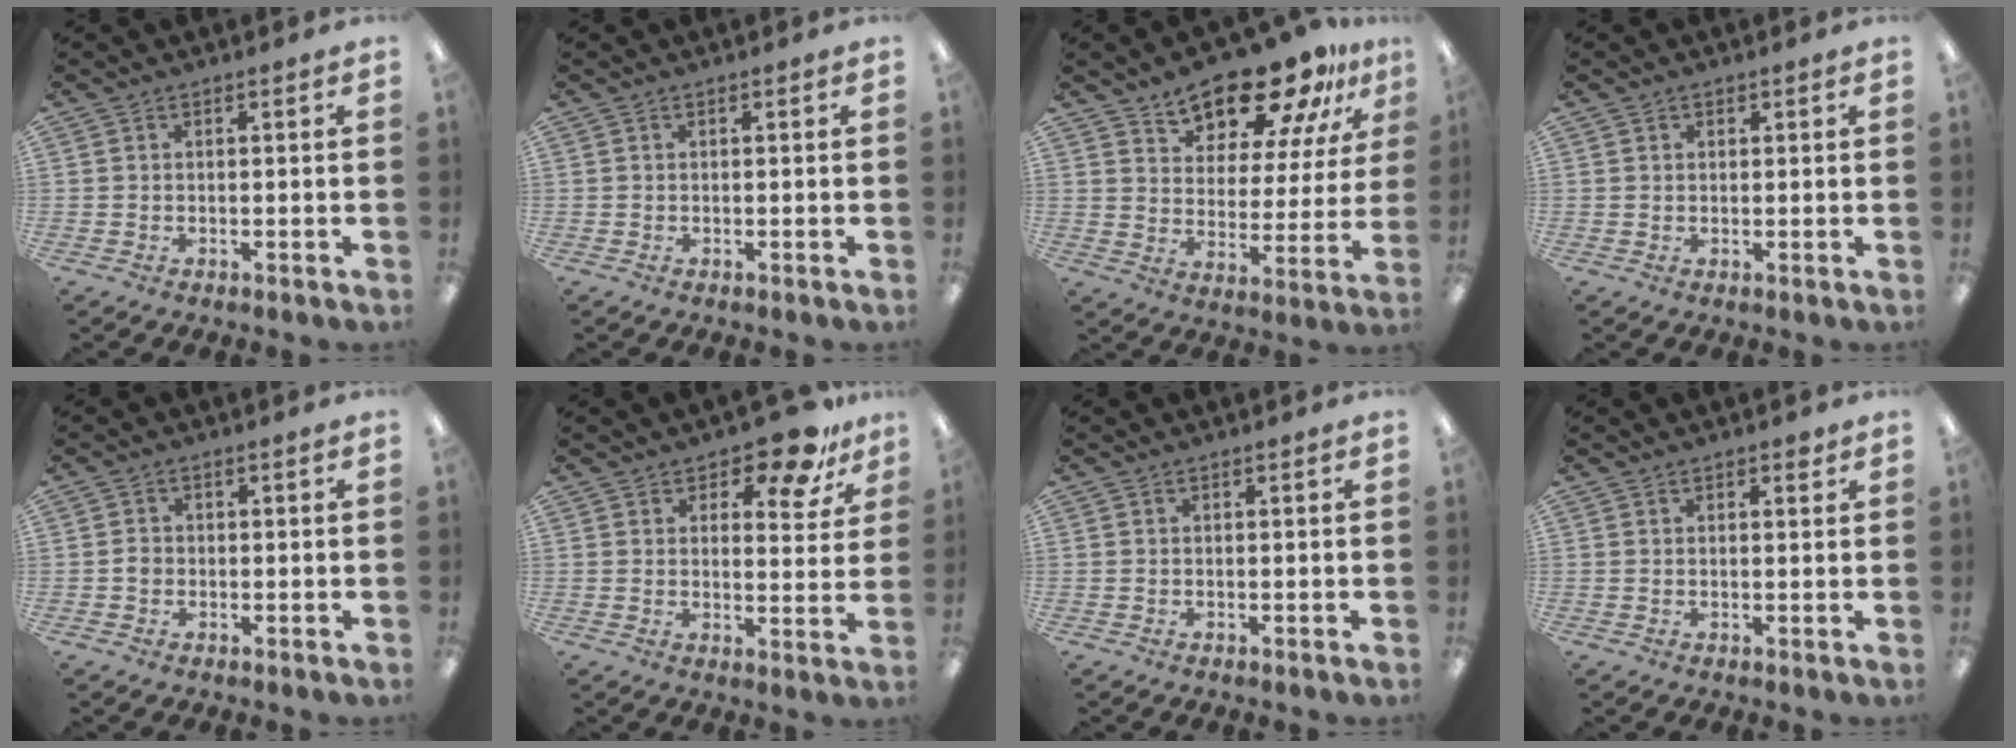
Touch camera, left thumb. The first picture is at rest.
{"total": 0.0}
{"total": 17.2, "force": [14.2, 6.9, 6.7], "torque": [-0.110, -0.103, 0.249]}
{"total": 0.8, "force": [0.6, 0.5, 0.1], "torque": [-0.002, 0.001, 0.012]}
{"total": 1.4, "force": [-0.3, 1.2, 0.7], "torque": [-0.012, 0.005, -0.007]}
{"total": 10.4, "force": [7.8, 4.1, 5.5], "torque": [-0.059, -0.054, 0.133]}
{"total": 0.0}
{"total": 1.5, "force": [1.1, 0.7, 0.7], "torque": [0.001, -0.006, 0.017]}